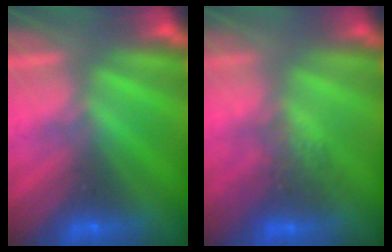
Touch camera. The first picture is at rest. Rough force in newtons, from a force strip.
{"total": 2.7}